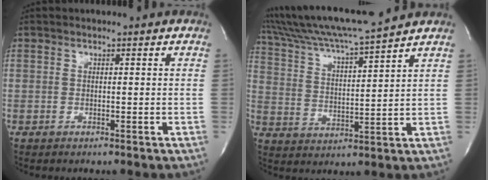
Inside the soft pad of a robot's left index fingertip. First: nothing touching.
{"total": 14.2, "force": [12.7, -0.8, 6.5], "torque": [-0.131, 0.009, 0.216]}